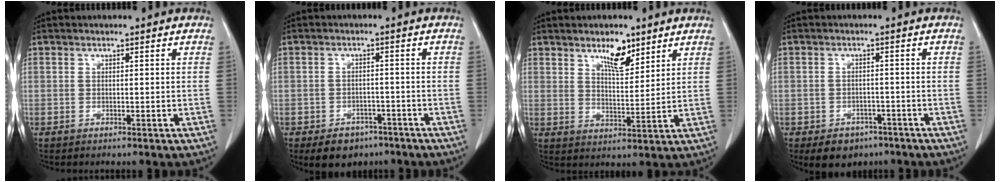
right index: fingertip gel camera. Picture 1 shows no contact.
{"total": 6.1, "force": [-4.2, 3.9, 2.0], "torque": [-0.028, 0.003, -0.056]}
{"total": 5.8, "force": [4.1, 2.0, 3.7], "torque": [-0.066, -0.004, 0.072]}
{"total": 5.6, "force": [-3.7, 3.8, 1.7], "torque": [-0.021, 0.004, -0.047]}